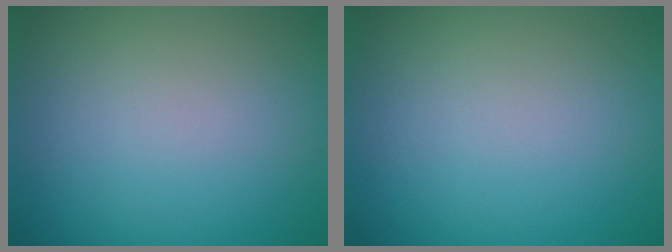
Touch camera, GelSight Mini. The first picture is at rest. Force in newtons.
{"total": 0.0}